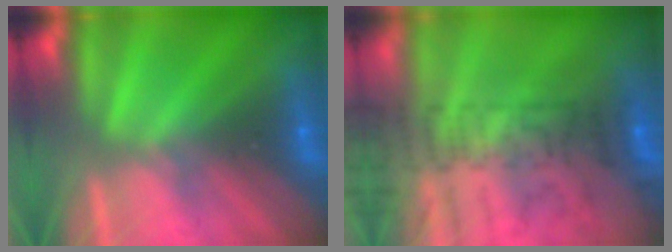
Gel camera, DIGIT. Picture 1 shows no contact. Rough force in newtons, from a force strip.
{"total": 10.5}